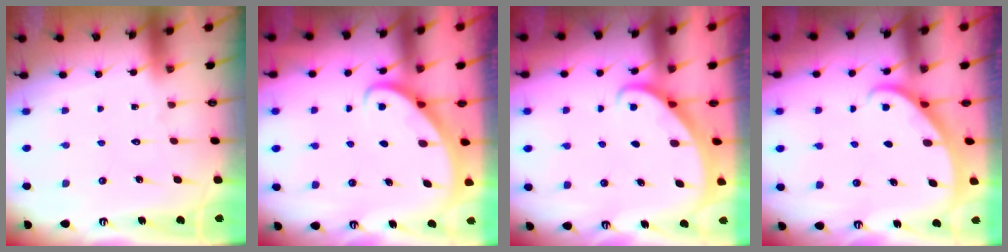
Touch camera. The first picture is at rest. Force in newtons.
{"total": 2.7, "press": 2.7, "slide": 0.2}
{"total": 1.6, "press": 1.6, "slide": 0.1}
{"total": 2.2, "press": 2.2, "slide": 0.1}